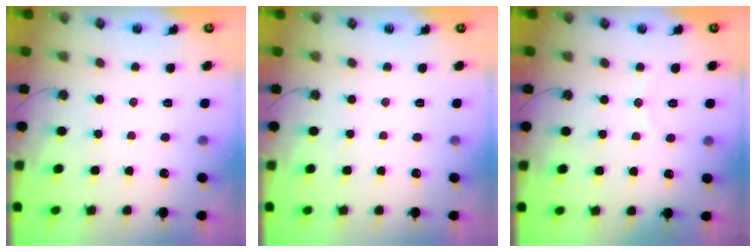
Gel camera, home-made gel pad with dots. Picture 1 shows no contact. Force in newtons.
{"total": 0.0}
{"total": 5.0, "press": 5.0, "slide": 0.5}